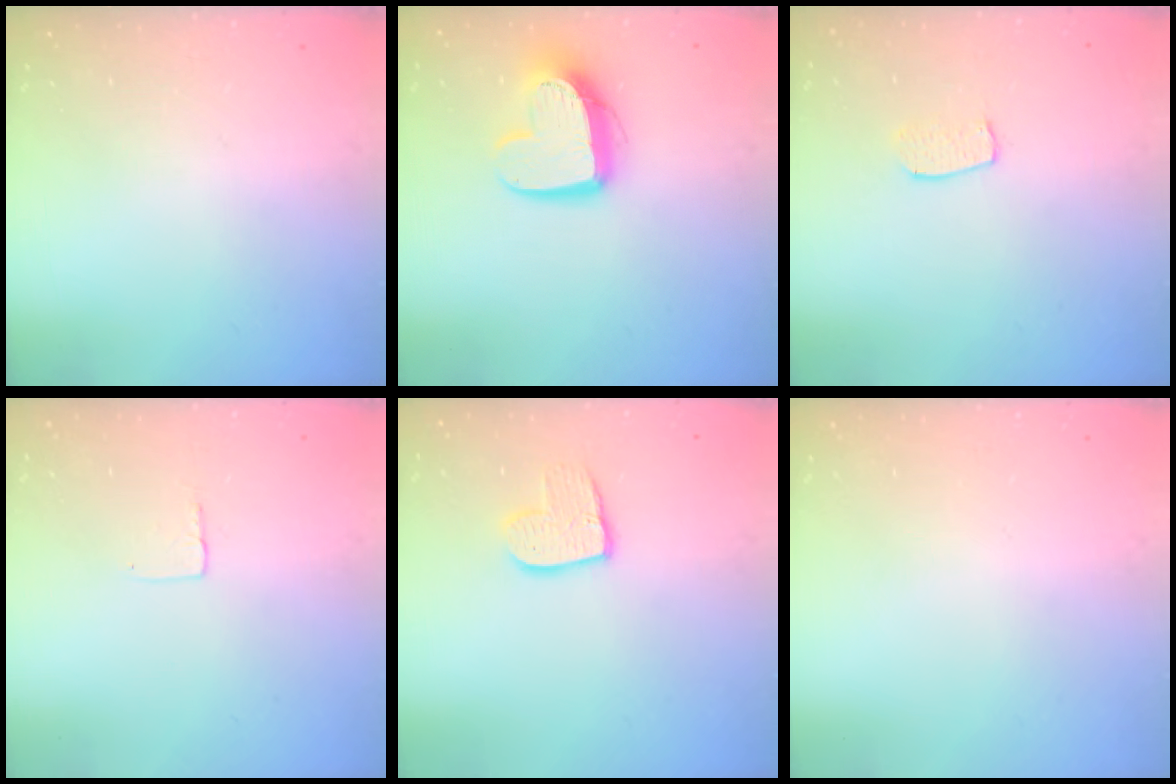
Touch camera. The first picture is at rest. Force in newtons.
{"total": 12.9, "press": 12.8, "slide": 1.1}
{"total": 5.9, "press": 5.9, "slide": 0.3}
{"total": 2.7, "press": 2.7, "slide": 0.1}
{"total": 9.8, "press": 9.8, "slide": 0.7}
{"total": 0.0}